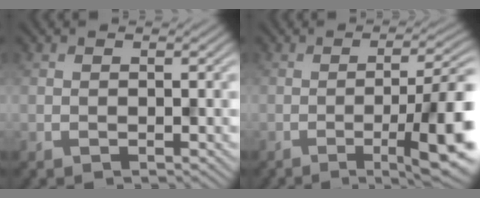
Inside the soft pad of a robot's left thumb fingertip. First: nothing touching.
{"total": 11.0, "force": [-3.3, 2.2, 10.2], "torque": [-0.145, 0.001, -0.056]}